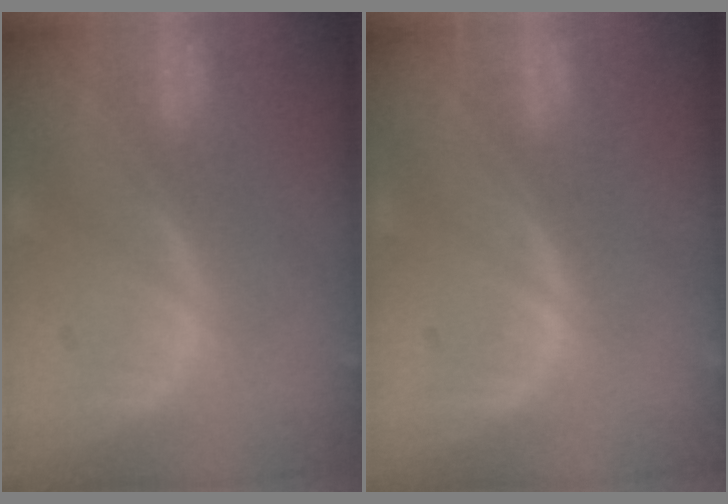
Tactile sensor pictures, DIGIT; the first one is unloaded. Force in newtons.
{"total": 0.0}